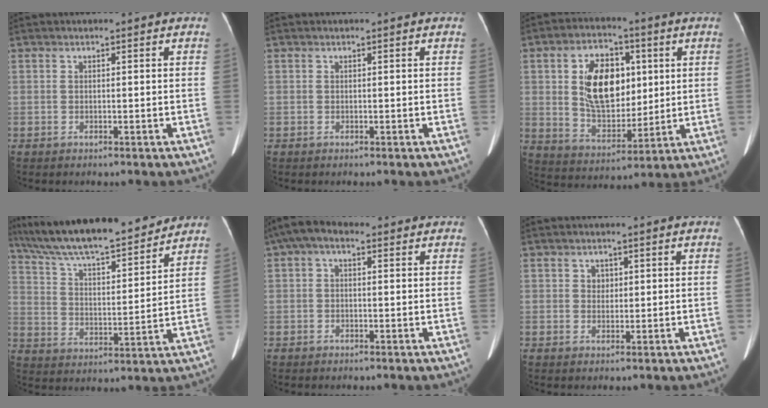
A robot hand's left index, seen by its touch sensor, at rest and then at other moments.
{"total": 0.0}
{"total": 12.6, "force": [2.6, 7.4, 9.8], "torque": [-0.190, 0.011, 0.054]}
{"total": 18.6, "force": [16.8, 2.0, 7.8], "torque": [-0.144, 0.007, 0.274]}
{"total": 4.2, "force": [1.7, 2.4, 3.0], "torque": [-0.061, 0.031, 0.026]}
{"total": 1.5, "force": [0.4, 1.3, 0.5], "torque": [-0.010, 0.000, 0.007]}